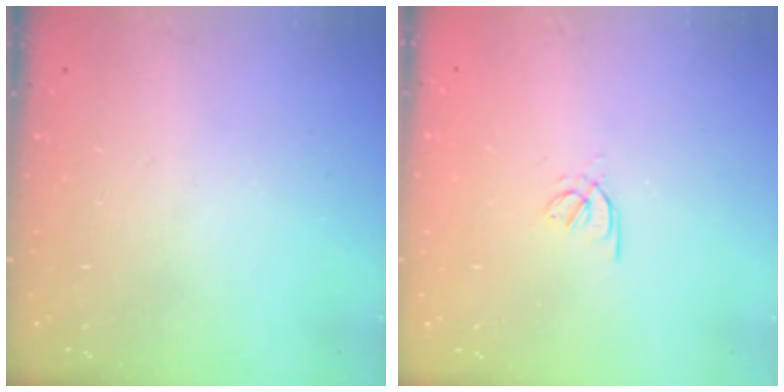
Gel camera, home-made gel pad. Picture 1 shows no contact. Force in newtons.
{"total": 2.4, "press": 2.4, "slide": 0.5}